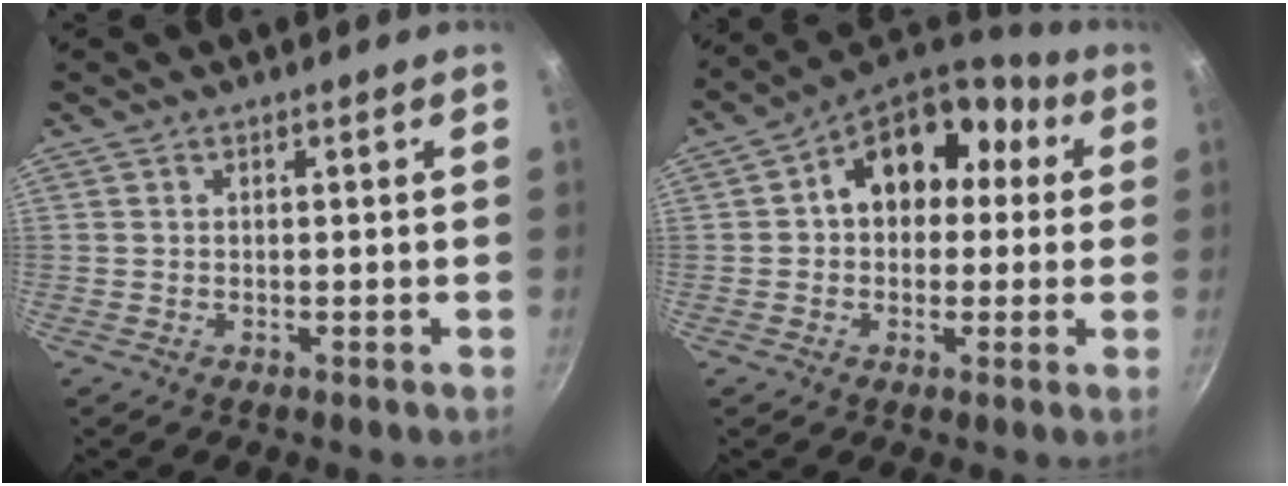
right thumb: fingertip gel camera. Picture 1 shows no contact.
{"total": 15.6, "force": [2.9, 11.9, 9.7], "torque": [-0.101, 0.042, 0.031]}